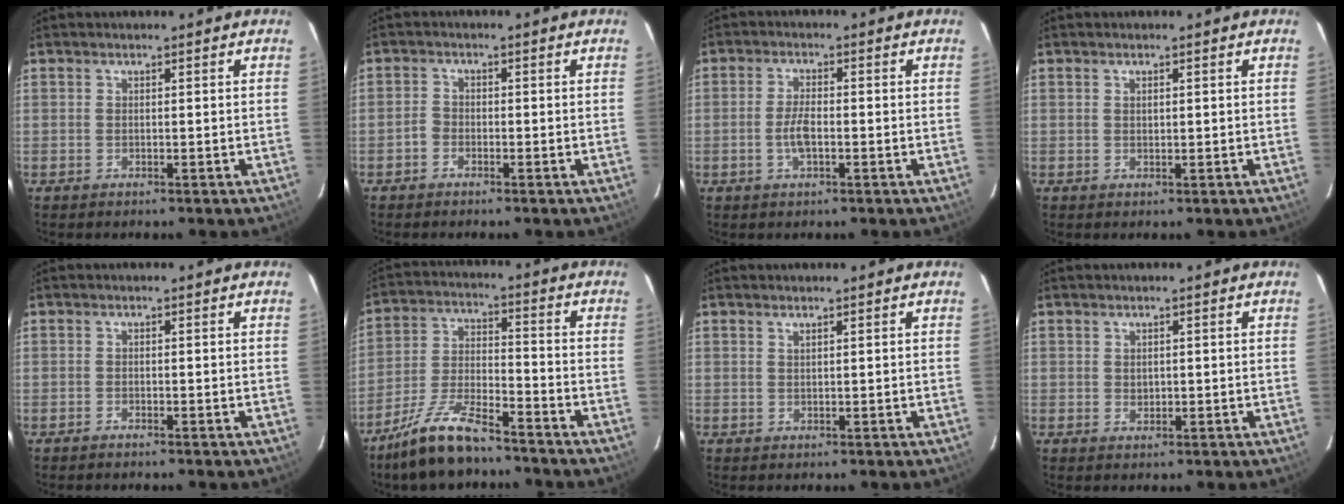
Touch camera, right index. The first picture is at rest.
{"total": 2.0, "force": [-1.4, 1.3, 0.5], "torque": [-0.011, 0.004, -0.027]}
{"total": 4.0, "force": [-1.2, 1.5, 3.5], "torque": [-0.074, 0.001, -0.023]}
{"total": 0.8, "force": [0.4, 0.5, 0.6], "torque": [-0.009, 0.003, 0.008]}
{"total": 0.7, "force": [-0.6, 0.1, 0.2], "torque": [-0.007, 0.001, -0.014]}
{"total": 12.6, "force": [-10.0, 3.0, 7.0], "torque": [-0.154, -0.005, -0.185]}
{"total": 0.6, "force": [0.5, 0.0, 0.3], "torque": [-0.005, 0.001, 0.010]}
{"total": 1.1, "force": [0.4, 1.0, 0.3], "torque": [-0.005, 0.001, 0.008]}